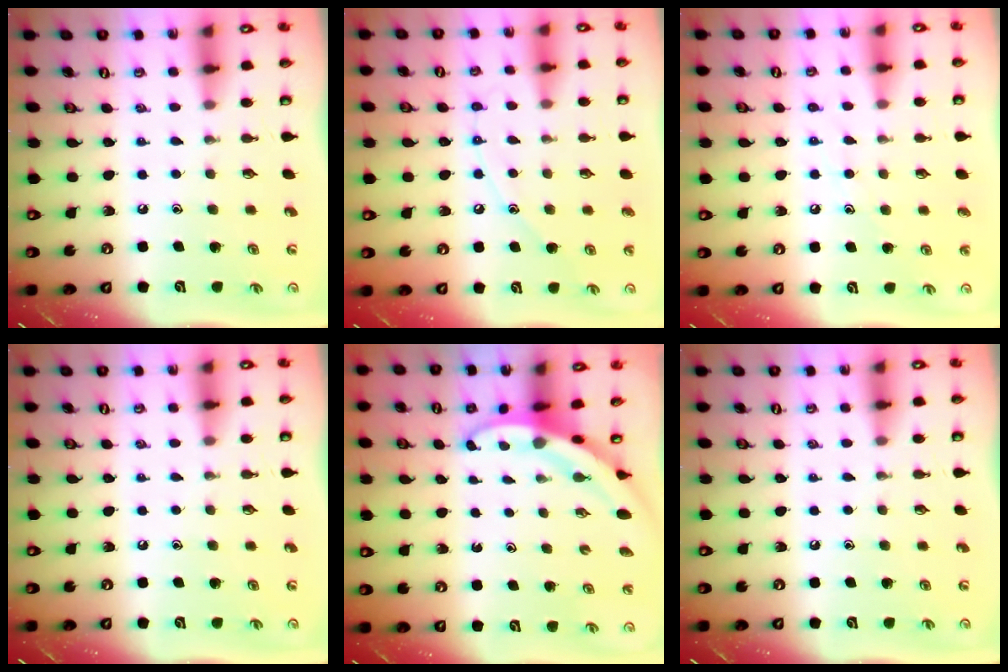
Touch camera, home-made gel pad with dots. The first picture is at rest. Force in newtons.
{"total": 8.0, "press": 8.0, "slide": 0.6}
{"total": 7.4, "press": 7.4, "slide": 0.6}
{"total": 0.0}
{"total": 3.6, "press": 3.6, "slide": 0.1}
{"total": 0.0}